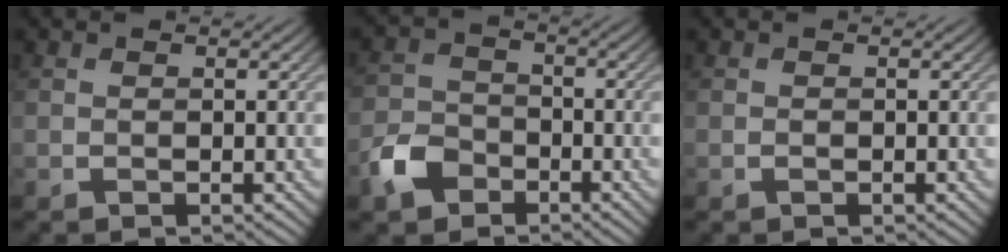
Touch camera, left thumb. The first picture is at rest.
{"total": 5.6, "force": [-3.4, 3.8, 2.4], "torque": [-0.060, -0.002, -0.079]}
{"total": 0.5, "force": [-0.3, 0.2, 0.3], "torque": [-0.008, -0.001, -0.004]}